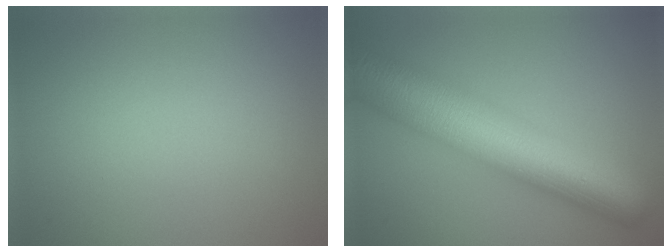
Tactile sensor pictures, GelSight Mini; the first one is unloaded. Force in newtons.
{"total": 11.8, "press": 11.8, "slide": 0.3}